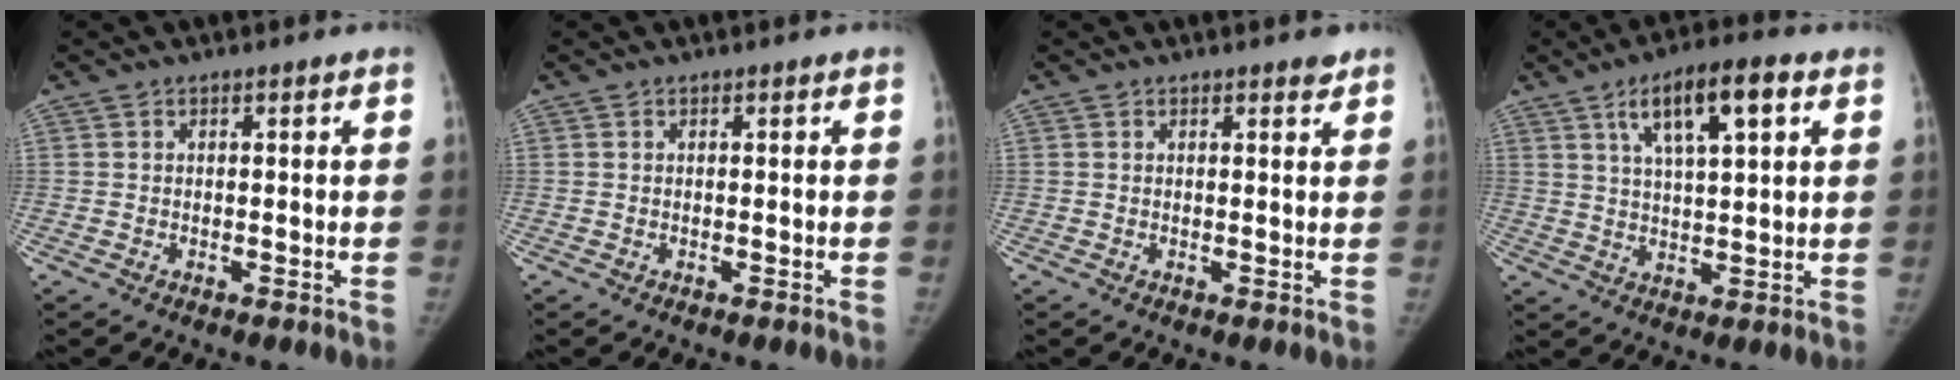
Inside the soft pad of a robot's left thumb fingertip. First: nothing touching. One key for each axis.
{"total": 0.0}
{"total": 1.2, "fx": 1.0, "fy": 0.3, "fz": 0.5, "tx": -0.003, "ty": -0.007, "tz": 0.012}
{"total": 11.0, "fx": 5.0, "fy": 3.4, "fz": 9.2, "tx": -0.142, "ty": -0.006, "tz": 0.084}